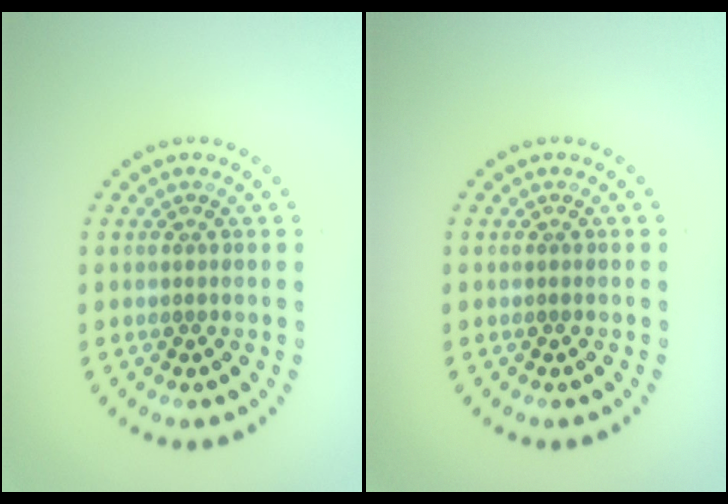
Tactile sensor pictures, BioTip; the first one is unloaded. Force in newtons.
{"total": 0.0}